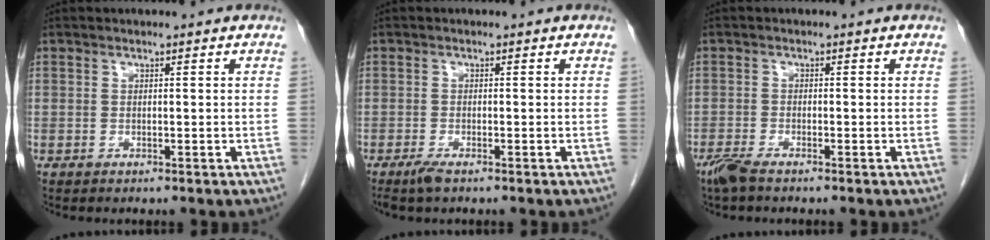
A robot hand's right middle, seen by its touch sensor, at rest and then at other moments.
{"total": 1.8, "force": [-1.3, 0.2, 1.2], "torque": [-0.029, -0.005, -0.025]}
{"total": 2.7, "force": [-2.1, 0.4, 1.6], "torque": [-0.040, -0.007, -0.044]}